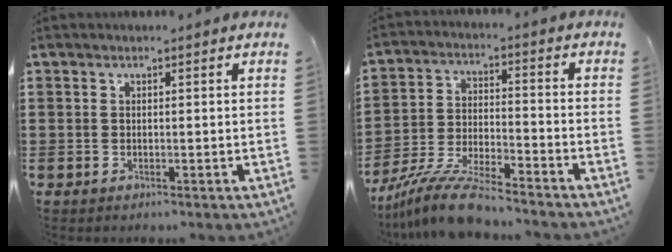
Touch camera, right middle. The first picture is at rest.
{"total": 10.3, "force": [-9.3, 0.9, 4.4], "torque": [-0.085, 0.017, -0.182]}